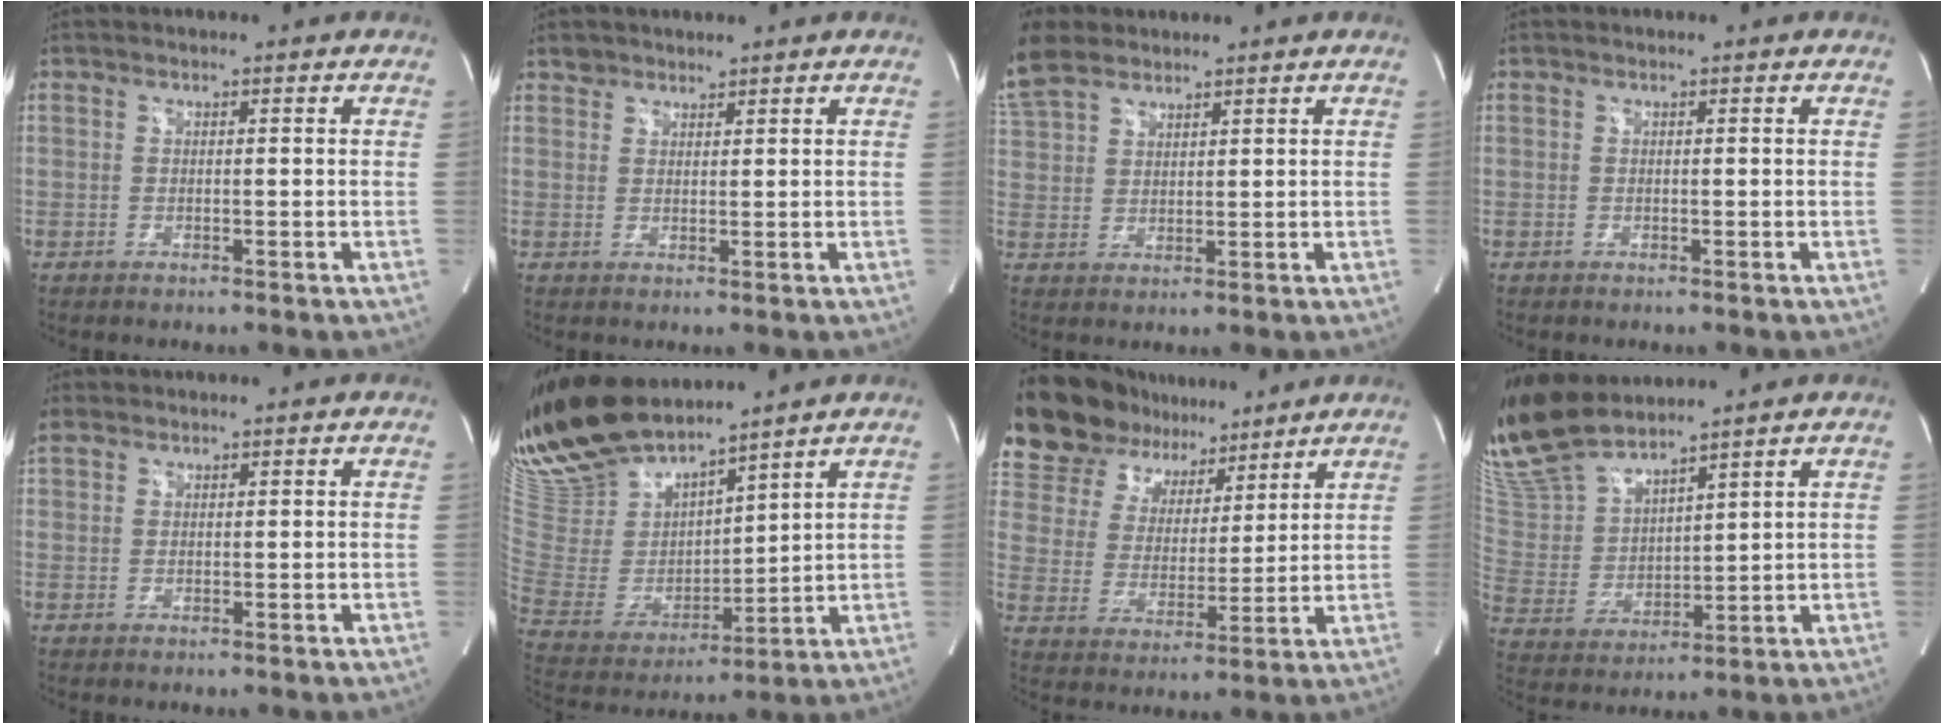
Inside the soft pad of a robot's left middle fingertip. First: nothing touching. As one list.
[{"total": 1.8, "force": [1.5, 0.9, -0.2], "torque": [0.005, 0.007, 0.023]}, {"total": 8.3, "force": [6.5, 3.8, 3.5], "torque": [-0.095, 0.021, 0.139]}, {"total": 0.0}, {"total": 2.3, "force": [1.8, 1.3, 0.6], "torque": [-0.024, 0.018, 0.039]}, {"total": 18.0, "force": [15.9, 3.8, 7.4], "torque": [-0.158, -0.004, 0.322]}, {"total": 17.2, "force": [14.8, 7.5, 4.6], "torque": [-0.098, 0.032, 0.261]}, {"total": 12.8, "force": [11.8, 2.2, 4.7], "torque": [-0.111, 0.004, 0.251]}]